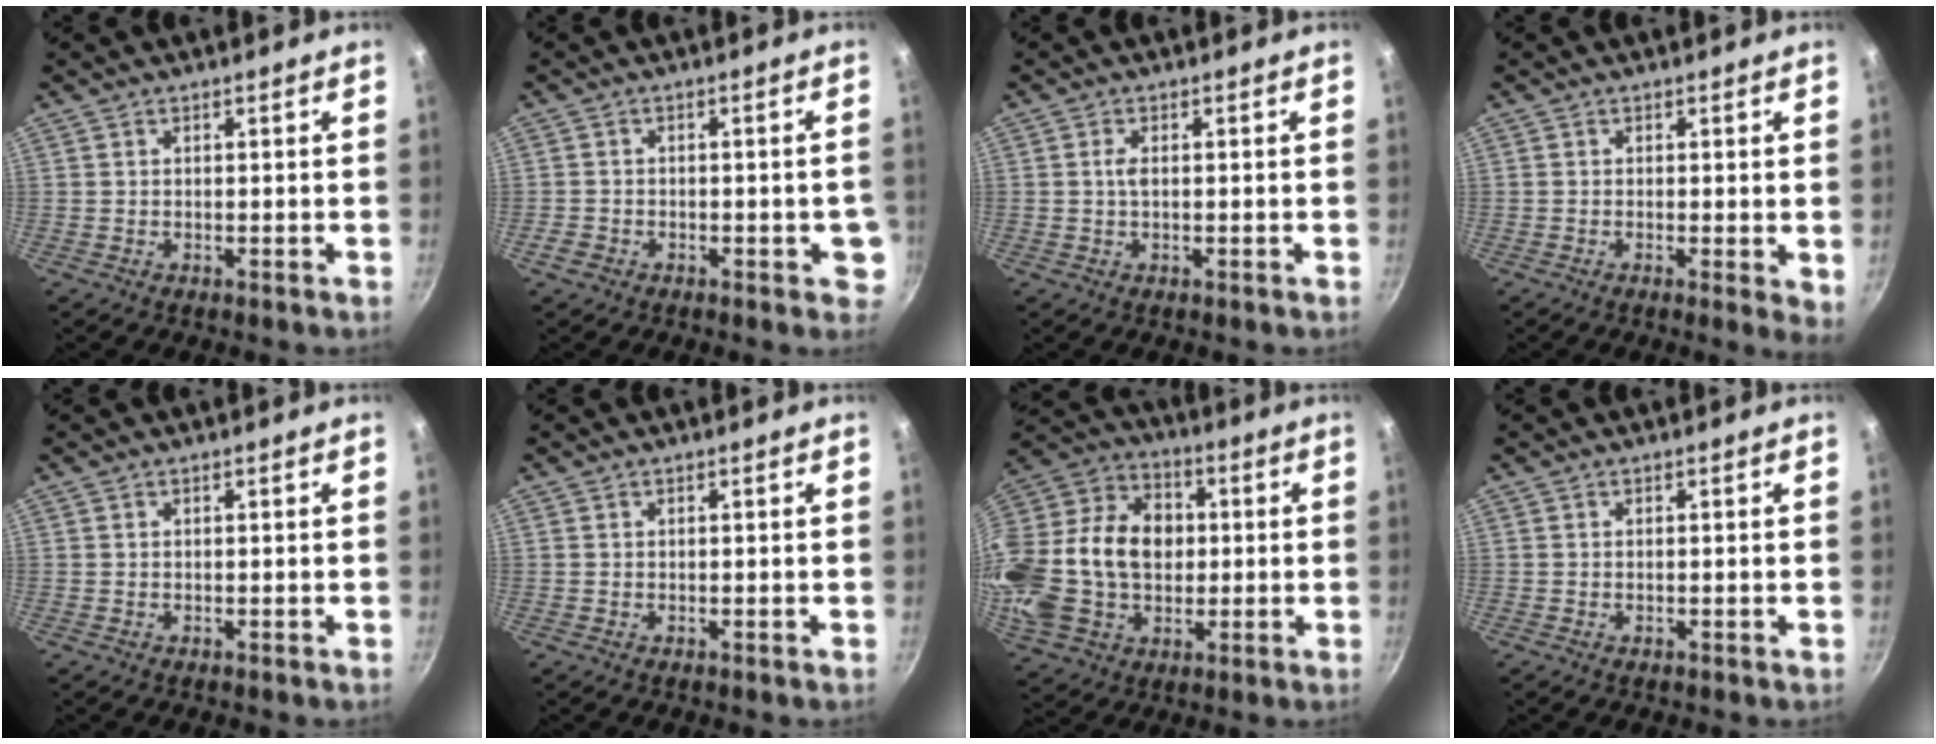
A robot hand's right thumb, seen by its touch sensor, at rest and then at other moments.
{"total": 5.2, "force": [-1.9, 3.4, 3.5], "torque": [-0.022, 0.016, -0.025]}
{"total": 1.5, "force": [0.1, 0.7, 1.3], "torque": [-0.031, 0.002, 0.001]}
{"total": 3.0, "force": [-0.2, 0.9, 2.8], "torque": [-0.037, -0.011, -0.005]}
{"total": 0.0}
{"total": 0.0}
{"total": 26.3, "force": [0.6, 19.7, 17.5], "torque": [-0.347, 0.033, 0.014]}
{"total": 0.0}